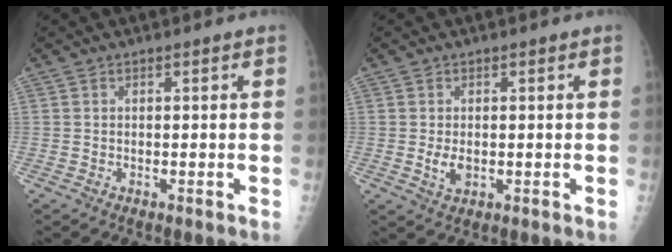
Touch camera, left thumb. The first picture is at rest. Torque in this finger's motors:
{"motor_torque": [0.05, 0.07, 0.67, 0.14, 0.10]}